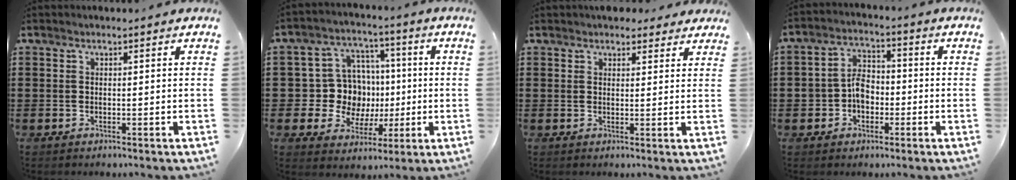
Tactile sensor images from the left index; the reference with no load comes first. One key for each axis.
{"total": 10.5, "fx": 0.5, "fy": 10.0, "fz": 3.1, "tx": -0.100, "ty": 0.004, "tz": 0.021}
{"total": 3.0, "fx": 2.7, "fy": 1.4, "fz": 0.5, "tx": -0.010, "ty": -0.003, "tz": 0.049}
{"total": 5.0, "fx": -1.4, "fy": 3.8, "fz": 2.9, "tx": -0.067, "ty": 0.010, "tz": -0.030}